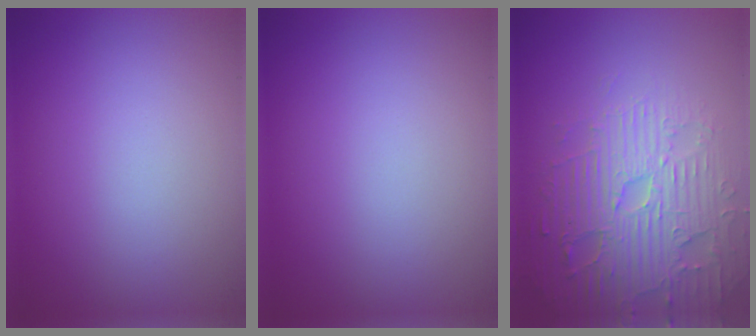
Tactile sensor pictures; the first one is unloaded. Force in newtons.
{"total": 0.0}
{"total": 5.2, "press": 5.0, "slide": 1.1}